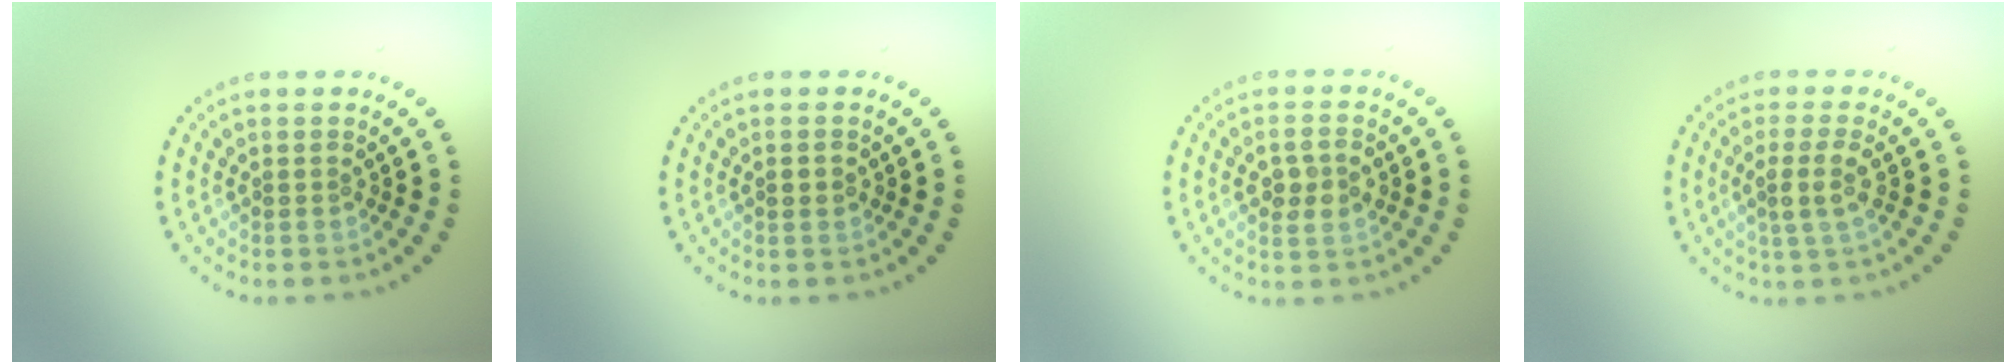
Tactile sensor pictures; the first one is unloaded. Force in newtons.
{"total": 1.3, "press": 1.3, "slide": 0.3}
{"total": 2.4, "press": 2.4, "slide": 0.2}
{"total": 2.2, "press": 1.9, "slide": 1.1}